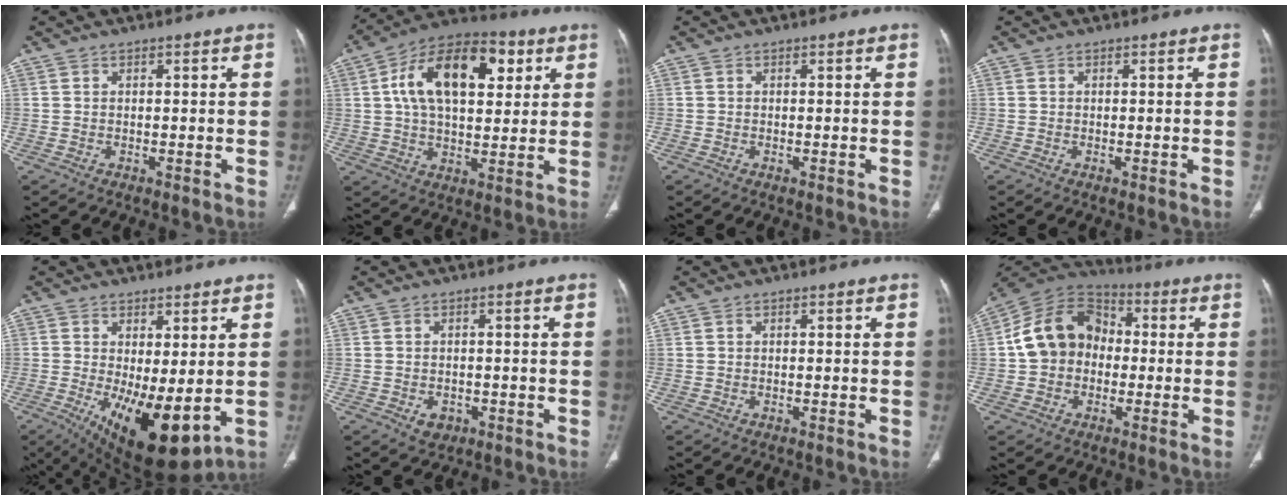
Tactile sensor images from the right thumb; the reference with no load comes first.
{"total": 19.6, "force": [5.7, 11.0, 15.2], "torque": [-0.223, 0.009, 0.085]}
{"total": 0.0}
{"total": 0.0}
{"total": 13.9, "force": [-2.1, 5.4, 12.6], "torque": [-0.202, -0.029, -0.011]}
{"total": 2.7, "force": [-1.0, 2.1, 1.4], "torque": [-0.012, 0.003, -0.007]}
{"total": 0.0}
{"total": 13.9, "force": [-0.1, 11.2, 8.1], "torque": [-0.123, 0.037, -0.016]}